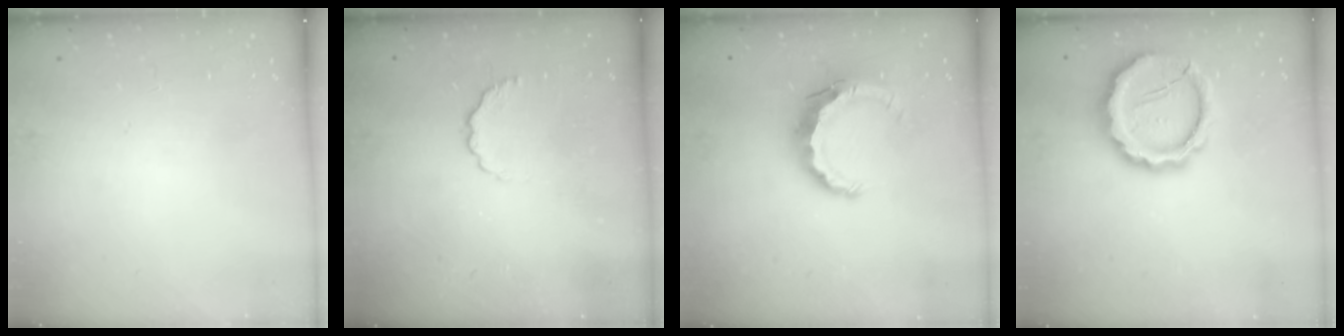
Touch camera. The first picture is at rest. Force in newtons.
{"total": 4.7, "press": 4.4, "slide": 1.4}
{"total": 8.6, "press": 8.5, "slide": 1.4}
{"total": 15.7, "press": 15.4, "slide": 3.1}